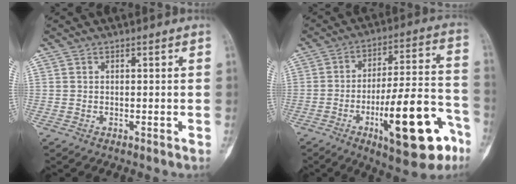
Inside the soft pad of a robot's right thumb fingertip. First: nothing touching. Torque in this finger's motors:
{"motor_torque": [1.83, 0.73, 2.01, -0.76, 0.48]}